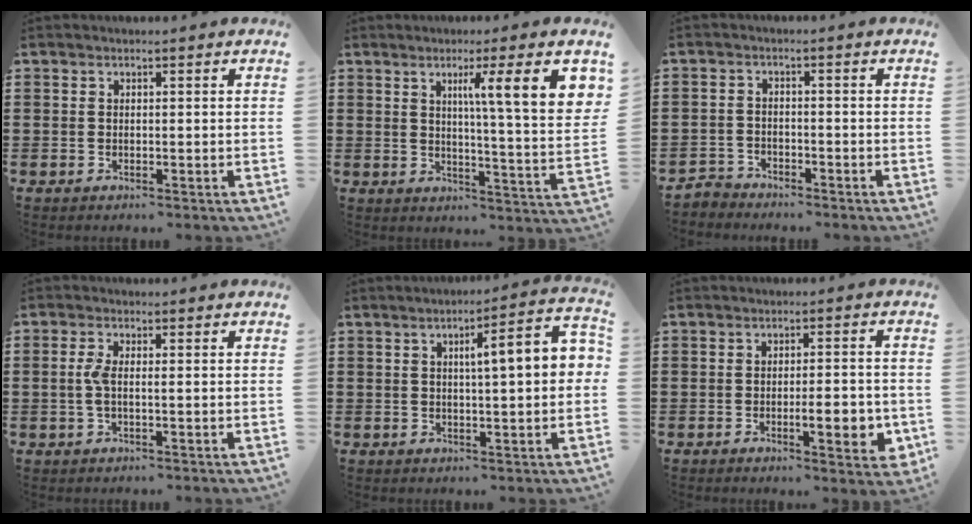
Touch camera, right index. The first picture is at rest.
{"total": 10.5, "force": [4.3, 0.5, 9.6], "torque": [-0.164, -0.010, 0.063]}
{"total": 2.3, "force": [-2.2, 0.6, -0.1], "torque": [-0.007, -0.001, -0.047]}
{"total": 2.6, "force": [-0.1, 0.6, 2.5], "torque": [-0.064, -0.006, -0.008]}
{"total": 6.9, "force": [1.0, 0.8, 6.7], "torque": [-0.110, -0.006, 0.007]}
{"total": 5.9, "force": [-1.7, 1.4, 5.5], "torque": [-0.072, -0.008, -0.030]}